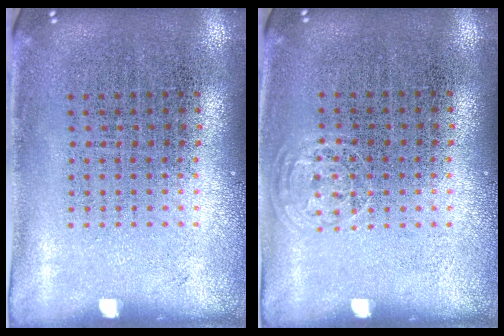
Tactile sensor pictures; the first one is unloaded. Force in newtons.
{"total": 0.7, "press": 0.6, "slide": 0.4}